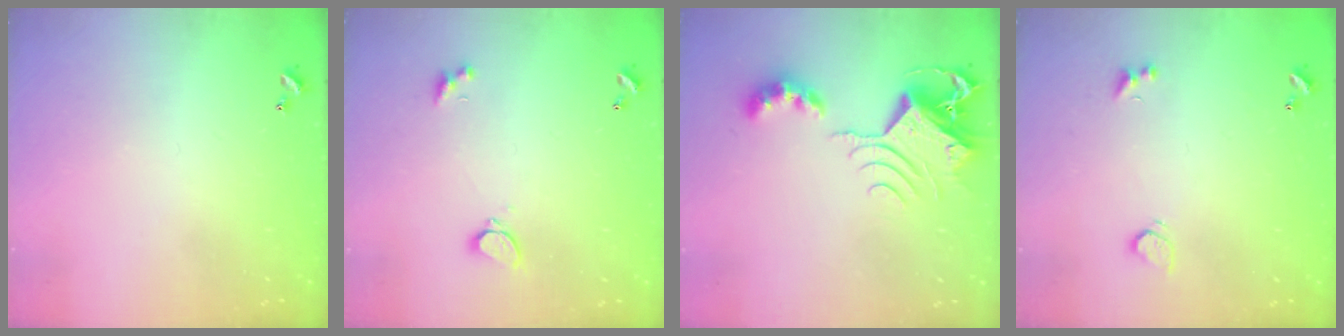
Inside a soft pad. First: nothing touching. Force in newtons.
{"total": 1.0, "press": 0.8, "slide": 0.5}
{"total": 8.9, "press": 8.9, "slide": 0.4}
{"total": 2.0, "press": 1.7, "slide": 1.0}